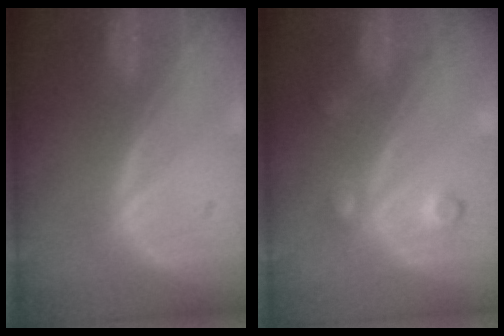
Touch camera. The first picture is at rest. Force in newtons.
{"total": 3.5, "press": 3.5, "slide": 0.2}